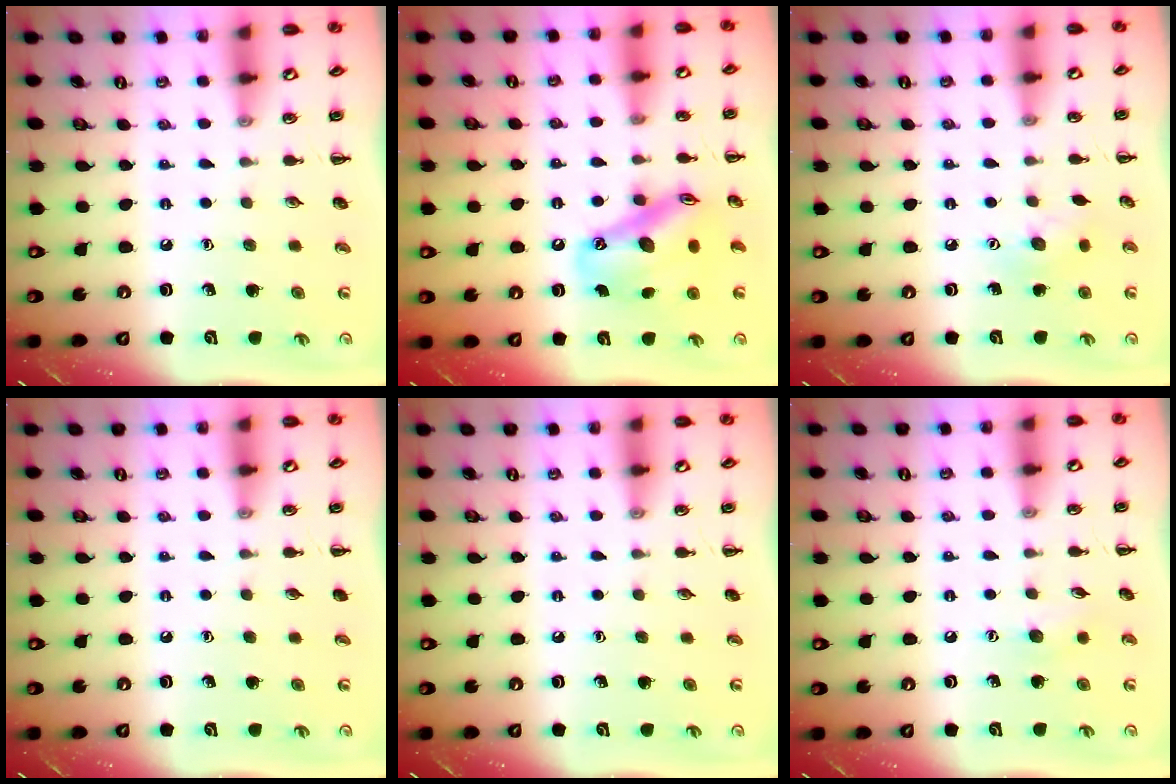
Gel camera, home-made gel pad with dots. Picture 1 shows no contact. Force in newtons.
{"total": 15.4, "press": 14.9, "slide": 3.9}
{"total": 5.0, "press": 4.9, "slide": 1.1}
{"total": 0.0}
{"total": 0.0}
{"total": 5.6, "press": 5.4, "slide": 1.5}